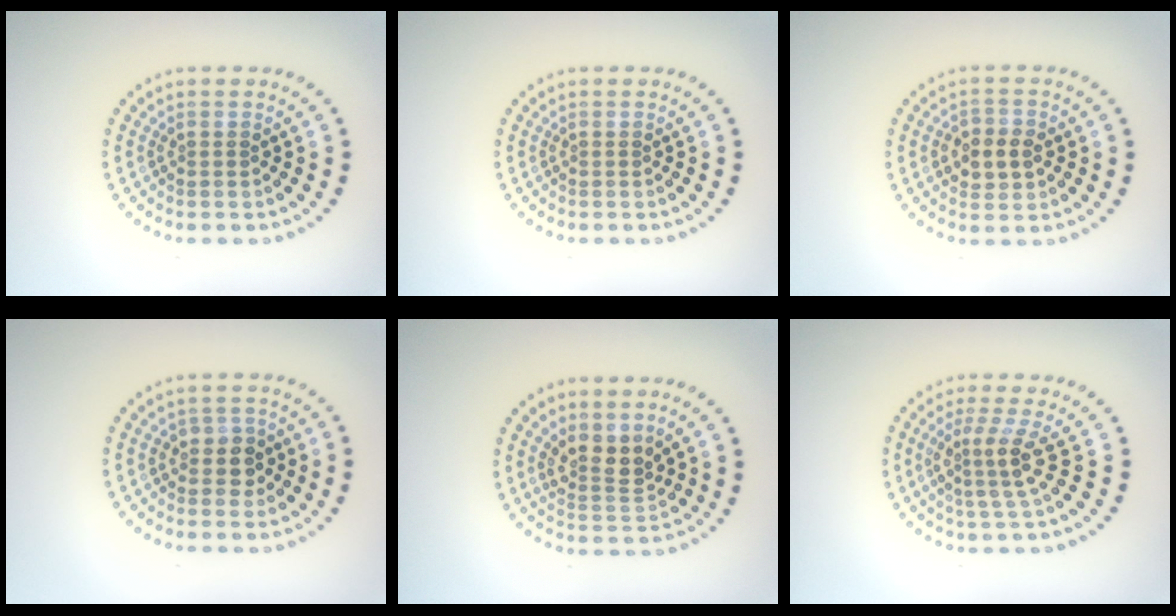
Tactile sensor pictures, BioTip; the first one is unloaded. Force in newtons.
{"total": 0.0}
{"total": 3.0, "press": 2.9, "slide": 0.4}
{"total": 2.2, "press": 2.0, "slide": 0.9}
{"total": 2.7, "press": 2.3, "slide": 1.5}
{"total": 3.1, "press": 2.2, "slide": 2.2}